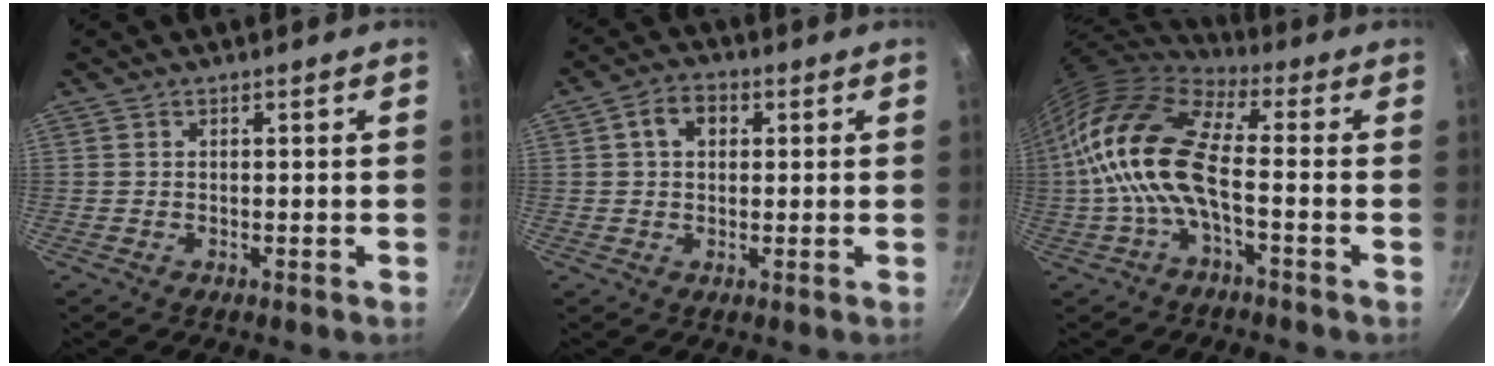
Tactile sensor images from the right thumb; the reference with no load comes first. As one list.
[{"total": 5.6, "force": [1.5, 4.1, 3.5], "torque": [-0.040, 0.009, 0.017]}, {"total": 14.8, "force": [-1.4, 6.2, 13.4], "torque": [-0.255, 0.025, -0.040]}]